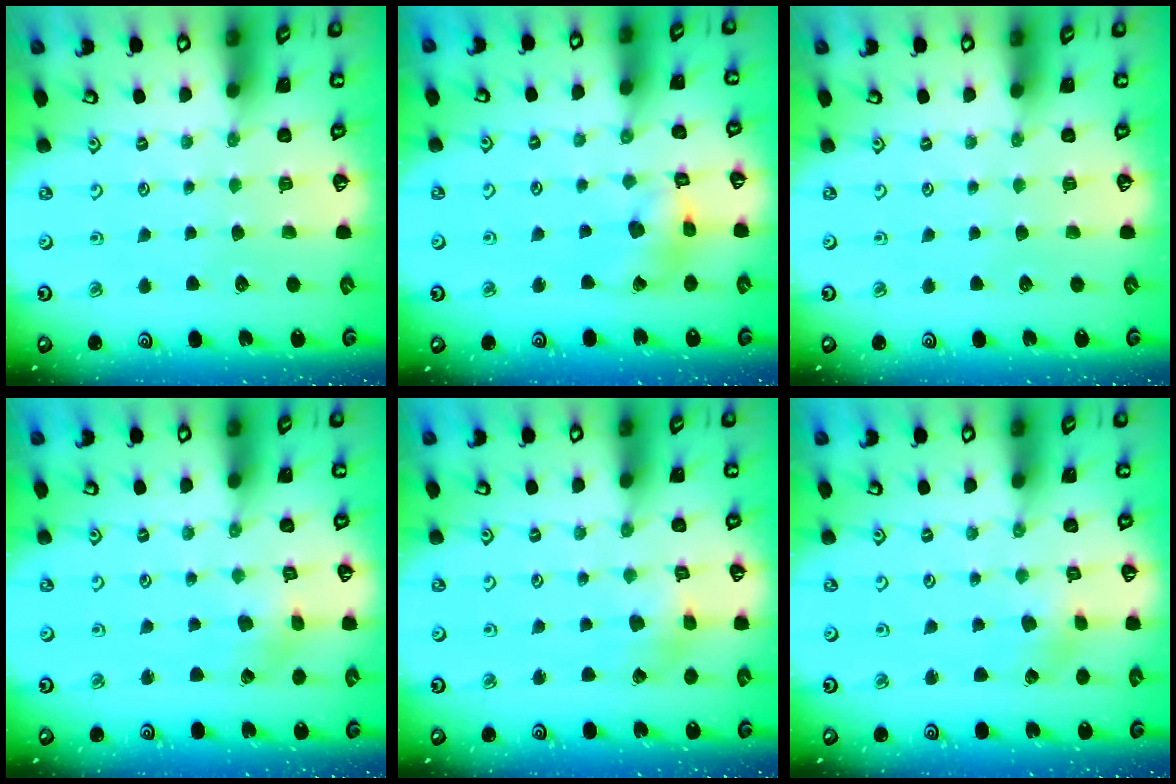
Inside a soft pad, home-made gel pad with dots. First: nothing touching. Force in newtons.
{"total": 7.9, "press": 7.8, "slide": 0.9}
{"total": 0.0}
{"total": 2.1, "press": 2.1, "slide": 0.3}
{"total": 2.7, "press": 2.7, "slide": 0.2}
{"total": 1.9, "press": 1.9, "slide": 0.2}